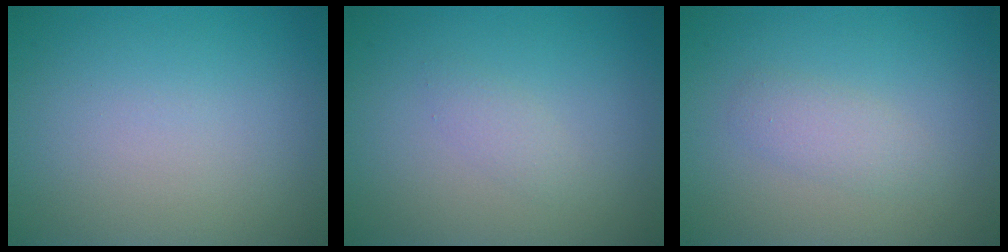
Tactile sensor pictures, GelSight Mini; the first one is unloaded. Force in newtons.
{"total": 1.1, "press": 1.1, "slide": 0.0}
{"total": 2.4, "press": 2.4, "slide": 0.2}